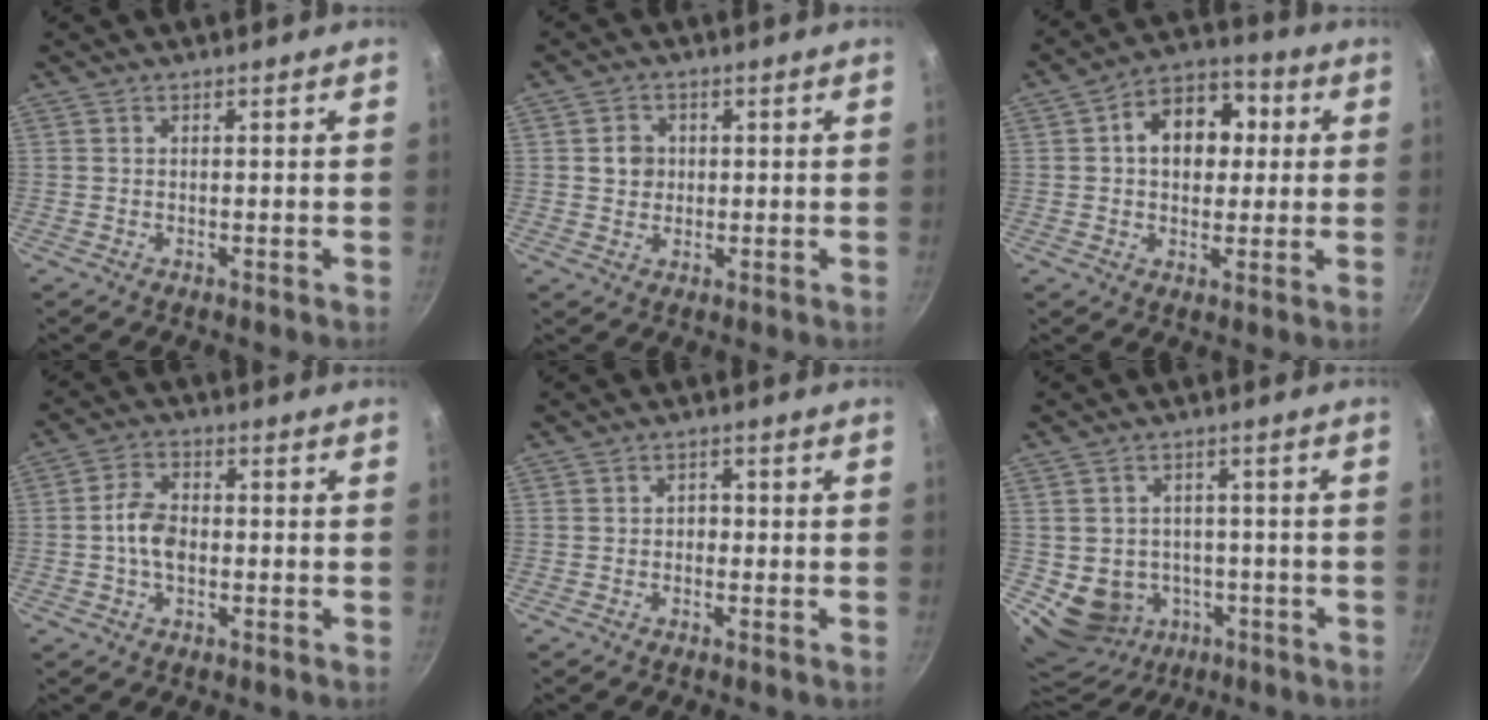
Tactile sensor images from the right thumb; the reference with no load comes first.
{"total": 3.8, "force": [0.5, 3.4, 1.6], "torque": [-0.009, 0.005, 0.007]}
{"total": 12.5, "force": [2.1, 9.0, 8.4], "torque": [-0.081, 0.019, 0.018]}
{"total": 6.3, "force": [-0.8, 4.1, 4.7], "torque": [-0.081, 0.020, -0.021]}
{"total": 1.6, "force": [-0.4, 1.4, 0.8], "torque": [-0.003, 0.007, -0.009]}
{"total": 12.8, "force": [-3.7, 11.2, 5.1], "torque": [-0.071, 0.036, -0.032]}